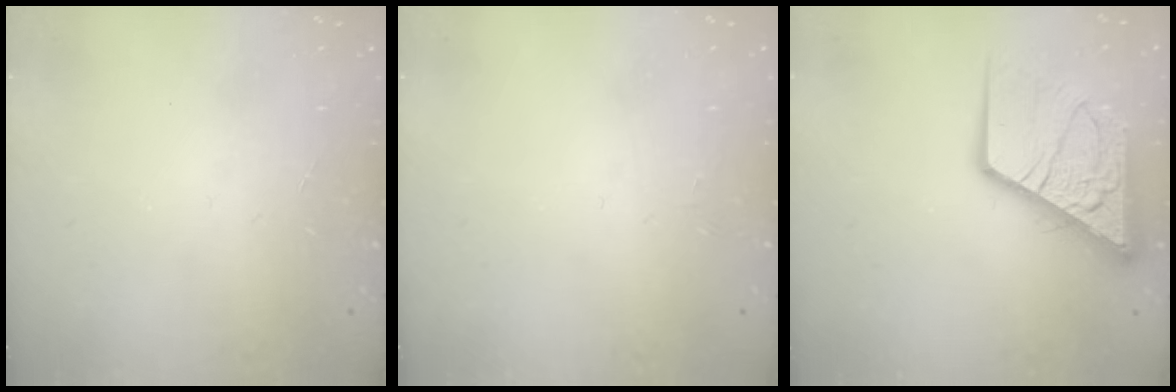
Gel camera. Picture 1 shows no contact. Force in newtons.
{"total": 1.6, "press": 1.6, "slide": 0.2}
{"total": 16.6, "press": 16.6, "slide": 1.2}